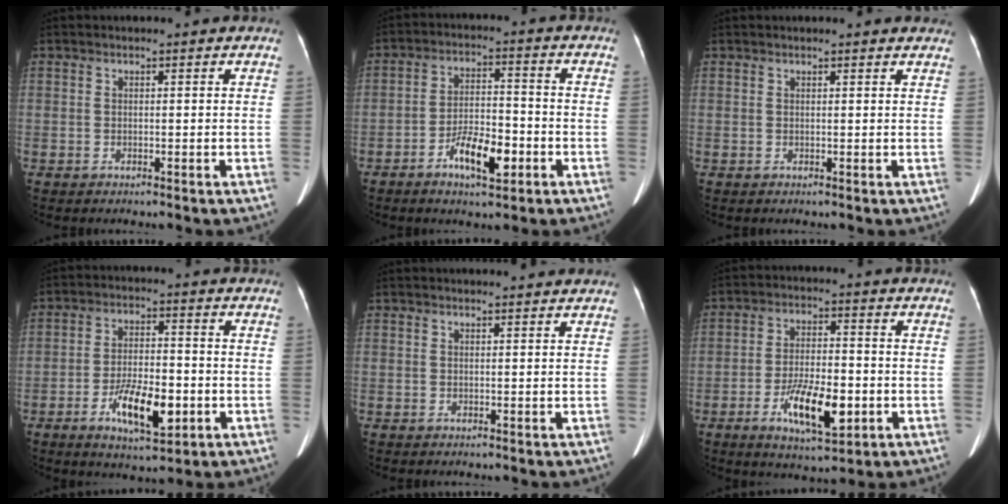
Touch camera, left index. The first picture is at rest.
{"total": 7.8, "force": [-3.9, 2.6, 6.3], "torque": [-0.120, 0.004, -0.064]}
{"total": 5.2, "force": [4.8, 1.1, 1.4], "torque": [-0.008, 0.014, 0.040]}
{"total": 9.4, "force": [-3.6, 3.3, 8.1], "torque": [-0.153, -0.005, -0.057]}
{"total": 4.3, "force": [4.2, 0.2, 1.1], "torque": [-0.013, 0.021, 0.046]}
{"total": 10.2, "force": [-3.7, 3.4, 8.9], "torque": [-0.168, -0.008, -0.058]}